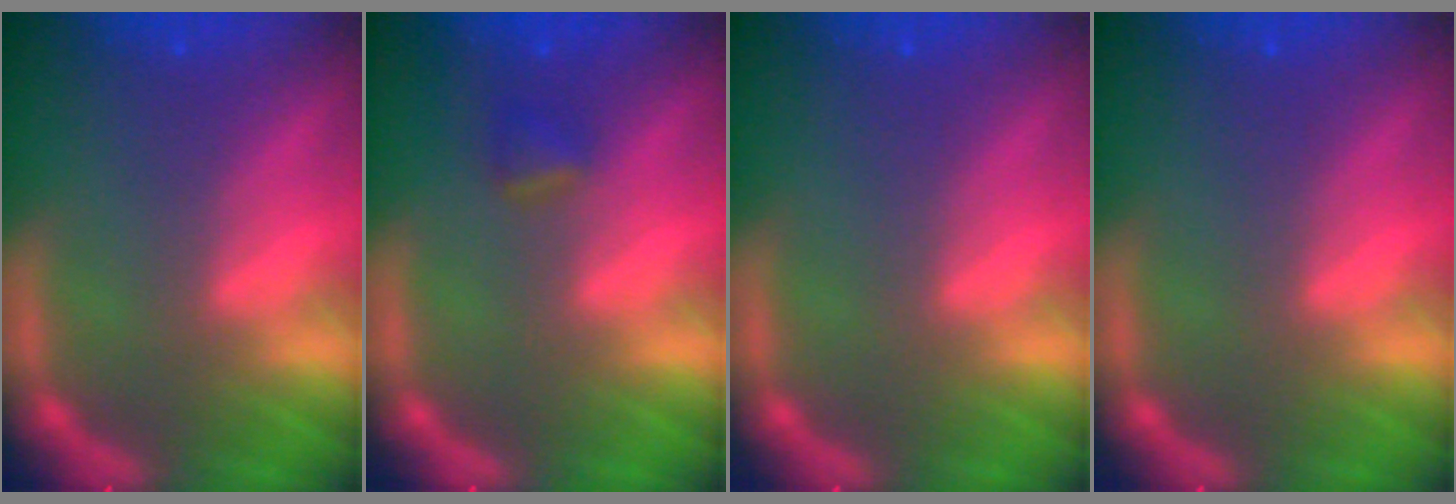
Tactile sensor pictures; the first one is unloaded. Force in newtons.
{"total": 1.4}
{"total": 0.0}
{"total": 0.0}